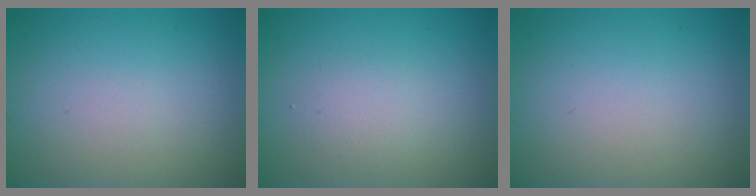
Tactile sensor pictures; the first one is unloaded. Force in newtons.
{"total": 1.7, "press": 1.7, "slide": 0.1}
{"total": 0.0}